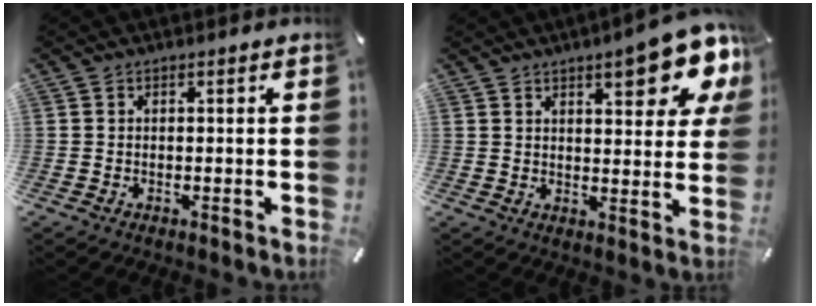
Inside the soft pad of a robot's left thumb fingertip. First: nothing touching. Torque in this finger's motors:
{"motor_torque": [1.49, 0.48, 0.60, -0.57, 0.12]}